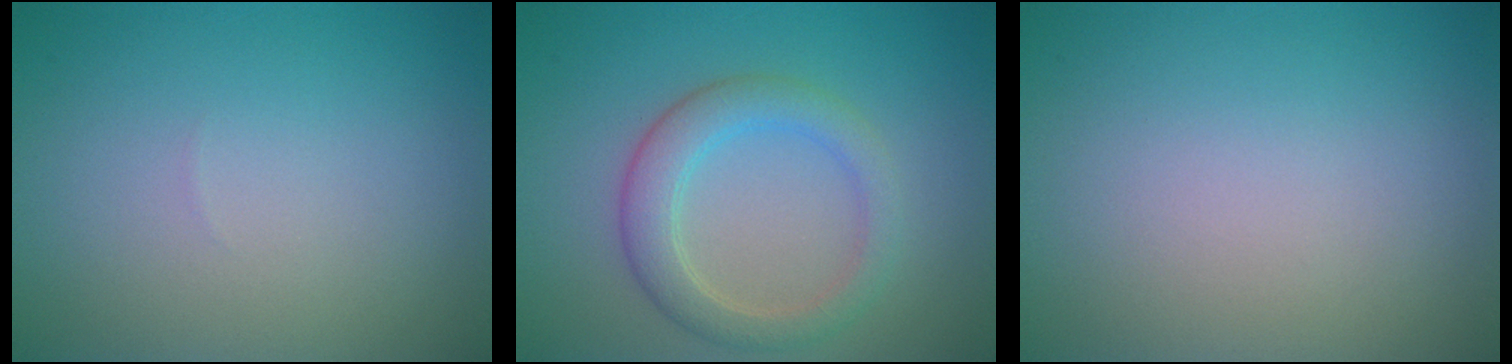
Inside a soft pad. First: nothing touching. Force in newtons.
{"total": 3.7, "press": 3.7, "slide": 0.1}
{"total": 0.0}